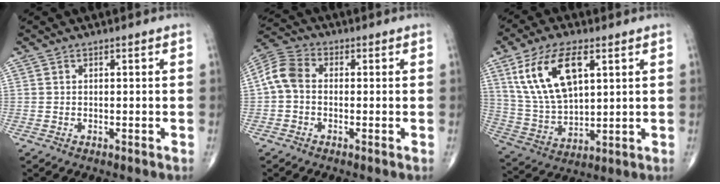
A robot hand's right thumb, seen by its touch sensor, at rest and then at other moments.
{"total": 6.5, "force": [-0.3, 4.6, 4.6], "torque": [-0.089, 0.019, -0.020]}
{"total": 15.4, "force": [6.3, 7.4, 12.0], "torque": [-0.229, -0.016, 0.131]}